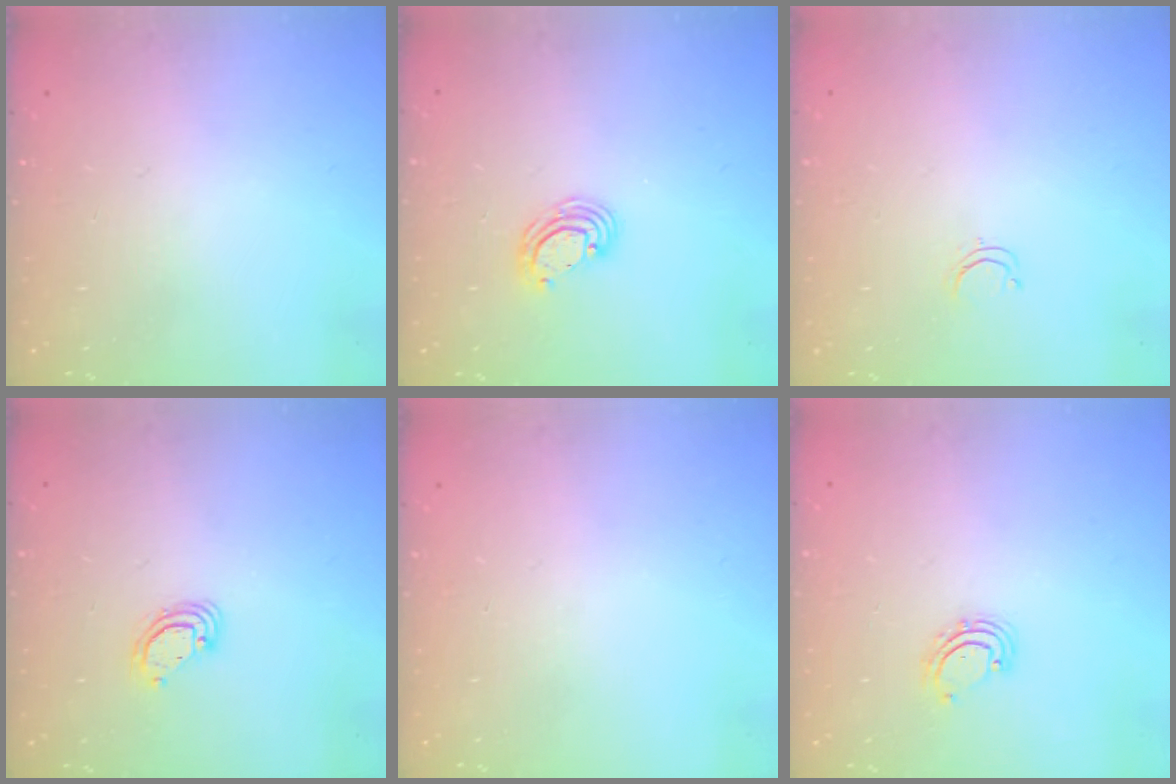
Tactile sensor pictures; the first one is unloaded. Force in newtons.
{"total": 4.8, "press": 4.8, "slide": 0.2}
{"total": 2.4, "press": 2.4, "slide": 0.2}
{"total": 3.9, "press": 3.9, "slide": 0.1}
{"total": 0.0}
{"total": 3.3, "press": 3.3, "slide": 0.3}